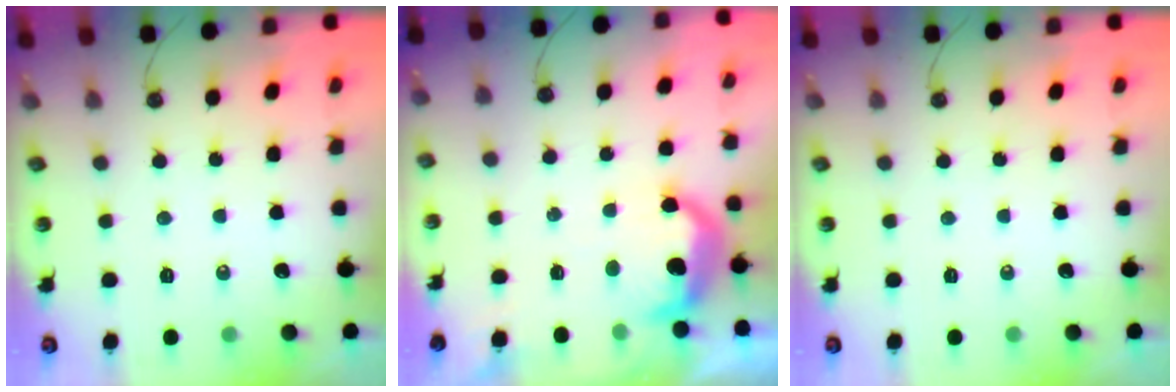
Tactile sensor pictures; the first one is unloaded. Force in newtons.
{"total": 10.1, "press": 10.1, "slide": 0.5}
{"total": 0.0}